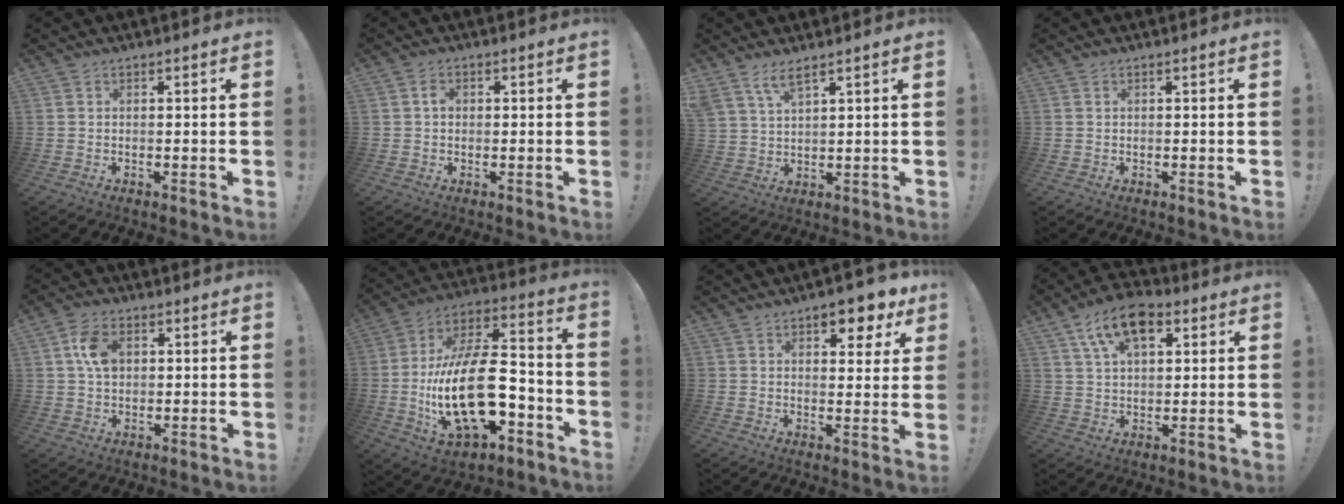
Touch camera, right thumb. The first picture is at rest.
{"total": 1.8, "force": [0.0, 1.4, 1.2], "torque": [-0.020, 0.007, -0.002]}
{"total": 5.6, "force": [4.2, 1.5, 3.4], "torque": [-0.069, -0.015, 0.079]}
{"total": 0.0}
{"total": 8.2, "force": [1.8, 5.7, 5.7], "torque": [-0.097, 0.006, 0.035]}
{"total": 25.1, "force": [-5.8, 12.4, 21.0], "torque": [-0.404, 0.035, -0.088]}
{"total": 7.9, "force": [5.1, 3.7, 4.8], "torque": [-0.046, -0.034, 0.087]}
{"total": 13.3, "force": [6.2, 7.6, 8.9], "torque": [-0.141, -0.011, 0.114]}